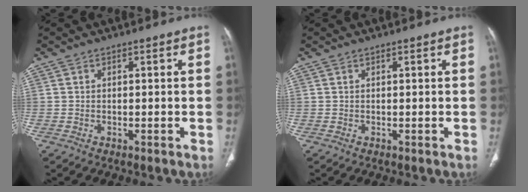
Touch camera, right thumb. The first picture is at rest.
{"total": 0.0}